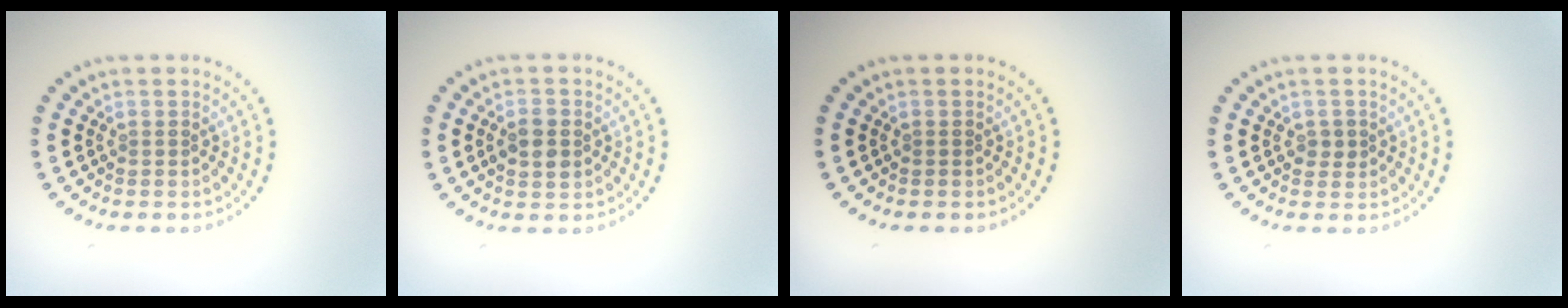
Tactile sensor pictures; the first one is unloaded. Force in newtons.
{"total": 2.7, "press": 2.7, "slide": 0.1}
{"total": 0.0}
{"total": 1.1, "press": 1.1, "slide": 0.2}